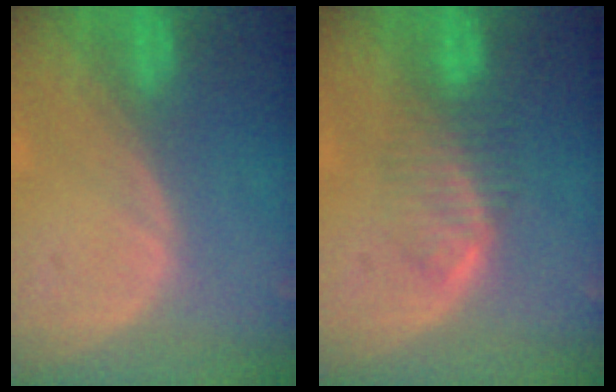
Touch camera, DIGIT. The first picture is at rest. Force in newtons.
{"total": 4.4, "press": 4.3, "slide": 0.9}